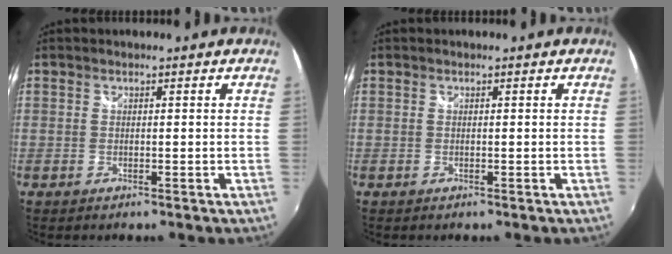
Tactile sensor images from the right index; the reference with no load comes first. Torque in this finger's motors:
{"motor_torque": [-0.03, 0.02, 0.00, 0.00]}